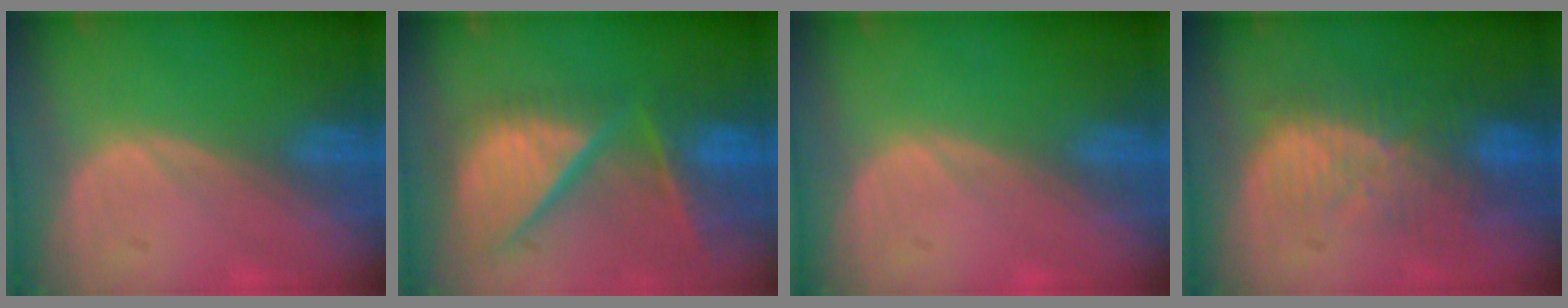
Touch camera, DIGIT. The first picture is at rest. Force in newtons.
{"total": 12.6, "press": 10.3, "slide": 7.2}
{"total": 0.0}
{"total": 10.2, "press": 8.6, "slide": 5.4}